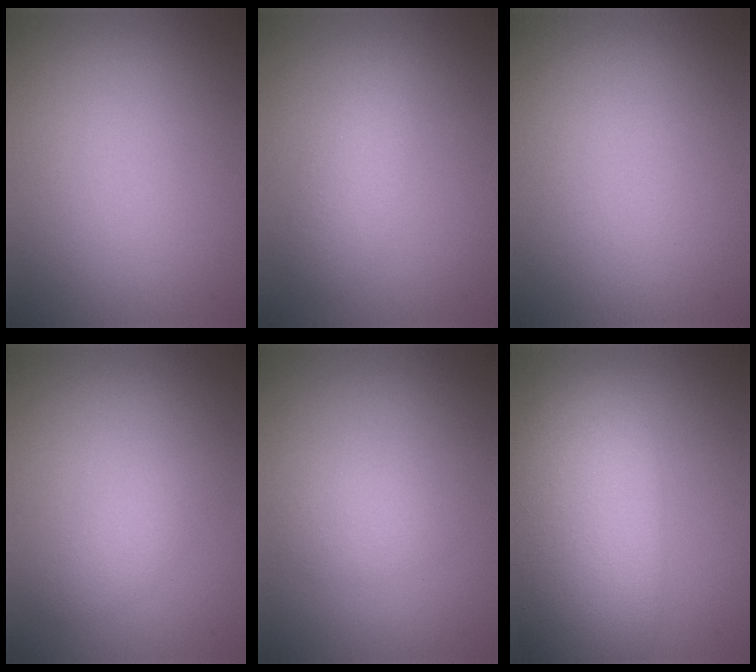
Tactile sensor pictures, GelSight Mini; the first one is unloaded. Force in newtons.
{"total": 2.4, "press": 2.4, "slide": 0.0}
{"total": 0.0}
{"total": 1.4, "press": 1.4, "slide": 0.1}
{"total": 1.4, "press": 1.4, "slide": 0.0}
{"total": 10.4, "press": 10.4, "slide": 0.8}